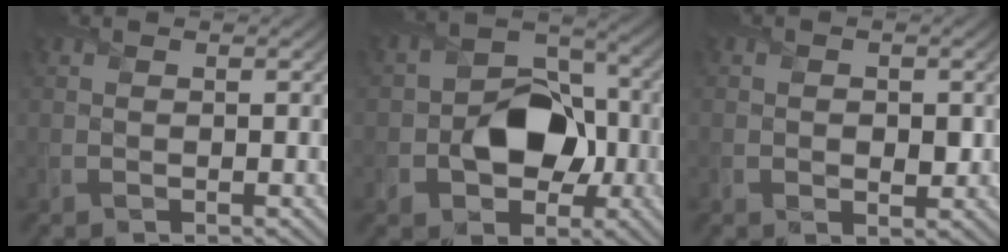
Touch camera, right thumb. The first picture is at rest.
{"total": 9.7, "force": [-2.1, 7.2, 6.2], "torque": [-0.094, 0.002, -0.048]}
{"total": 2.1, "force": [-0.1, 1.6, 1.3], "torque": [-0.015, -0.010, -0.002]}